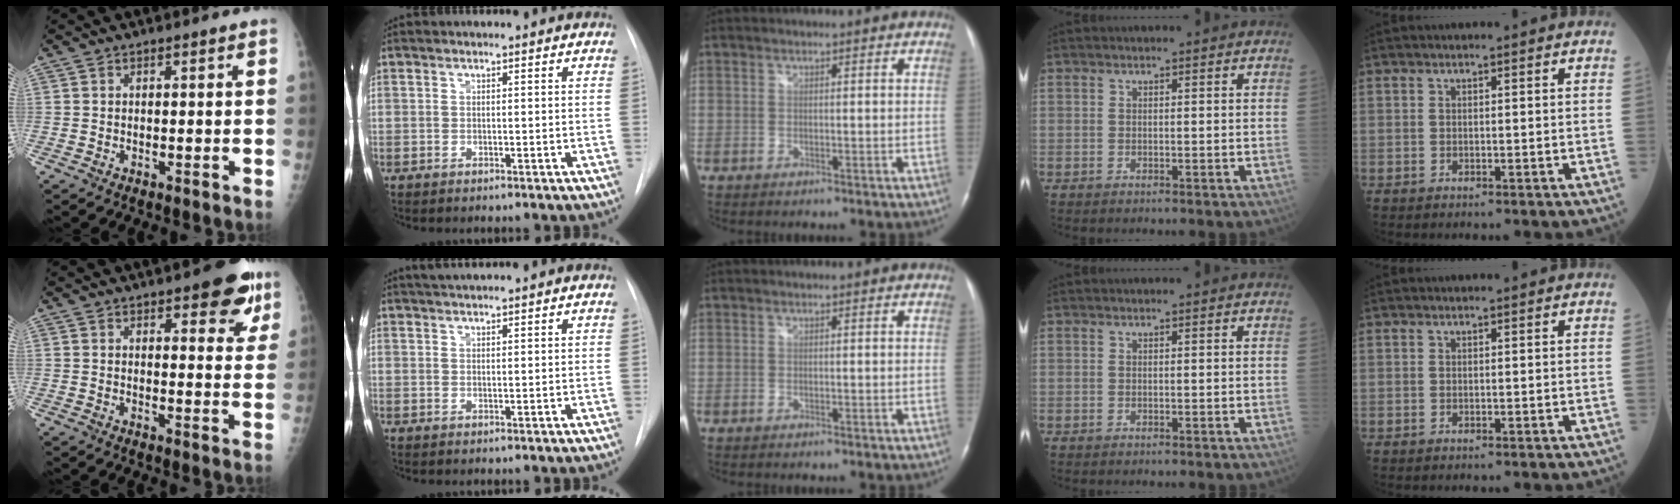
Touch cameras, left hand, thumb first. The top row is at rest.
{"thumb": {"total": 9.8, "force": [5.7, 3.6, 7.1], "torque": [-0.052, -0.023, 0.067]}, "index": {"total": 2.6, "force": [2.4, -0.1, 1.1], "torque": [-0.015, 0.021, 0.043]}}